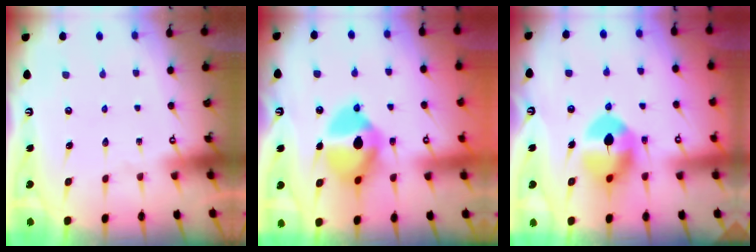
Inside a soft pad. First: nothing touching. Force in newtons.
{"total": 13.3, "press": 13.3, "slide": 0.2}
{"total": 9.4, "press": 9.4, "slide": 0.7}